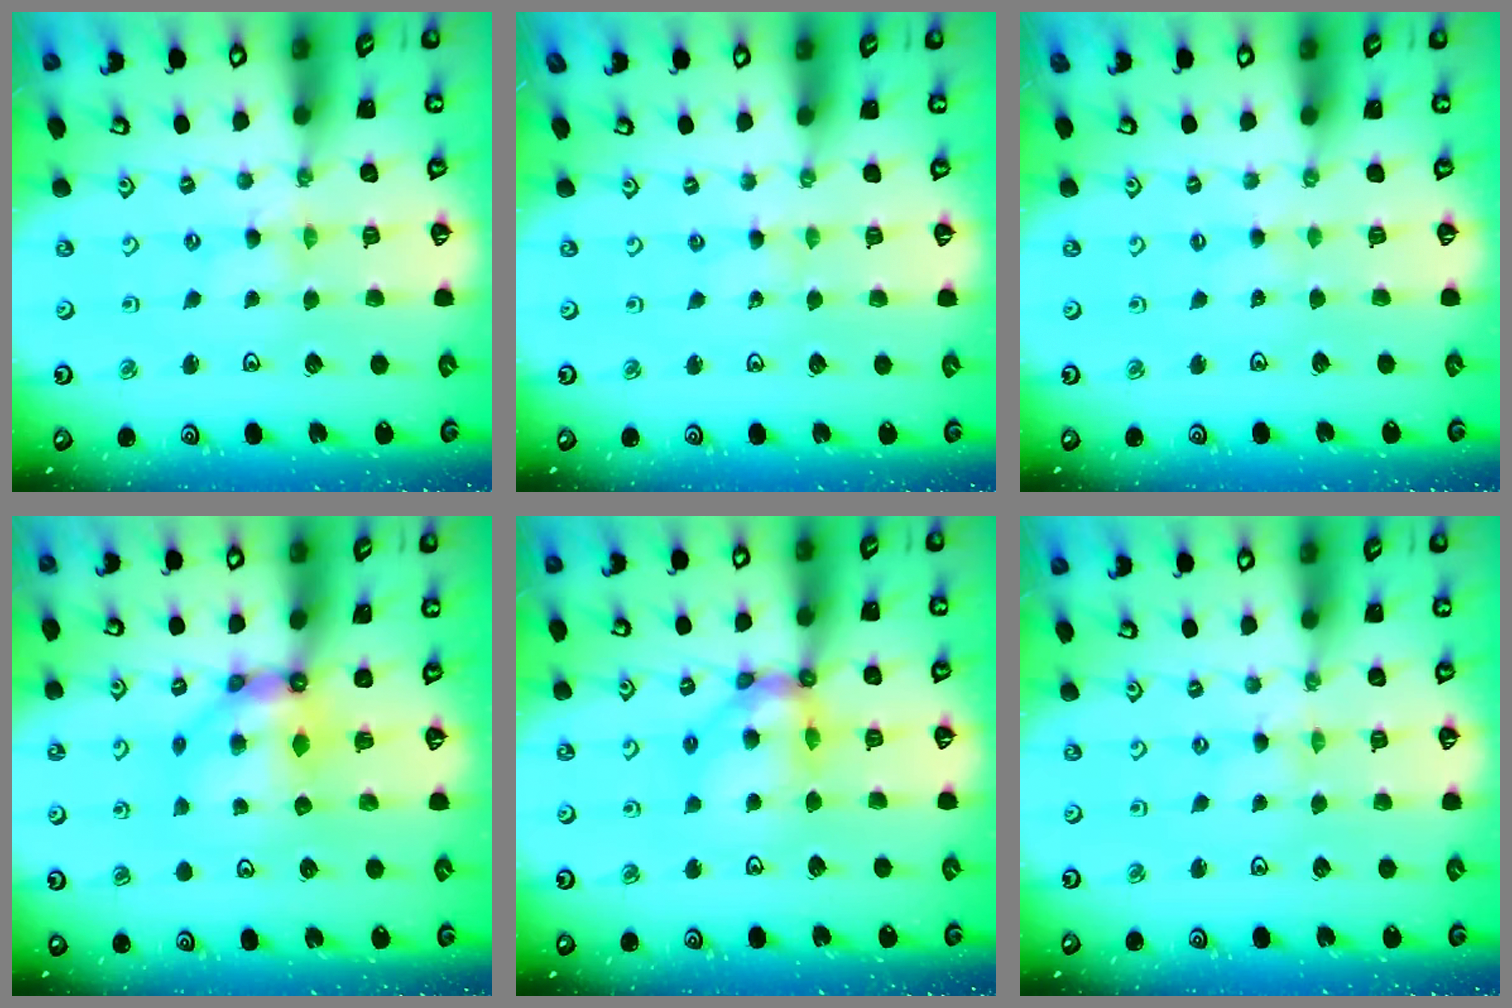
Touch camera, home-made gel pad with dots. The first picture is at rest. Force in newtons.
{"total": 0.6, "press": 0.6, "slide": 0.1}
{"total": 1.1, "press": 1.0, "slide": 0.3}
{"total": 7.3, "press": 7.3, "slide": 0.5}
{"total": 11.1, "press": 10.9, "slide": 1.6}
{"total": 0.0}